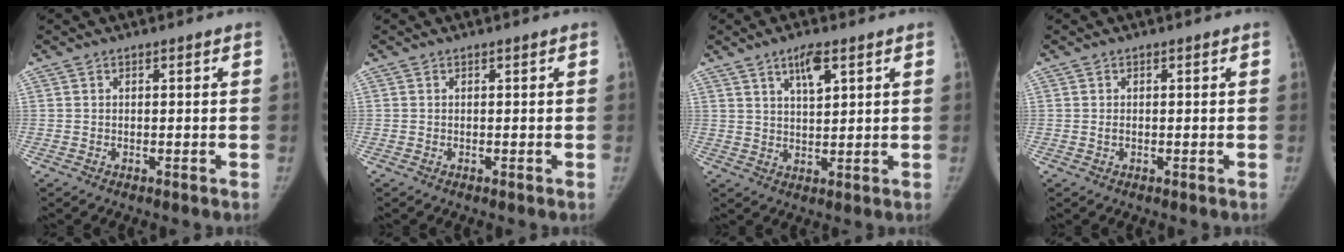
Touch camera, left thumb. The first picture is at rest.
{"total": 0.0}
{"total": 5.6, "force": [3.0, 1.9, 4.3], "torque": [-0.065, -0.015, 0.053]}
{"total": 0.7, "force": [-0.1, 0.4, 0.6], "torque": [-0.011, 0.005, -0.001]}